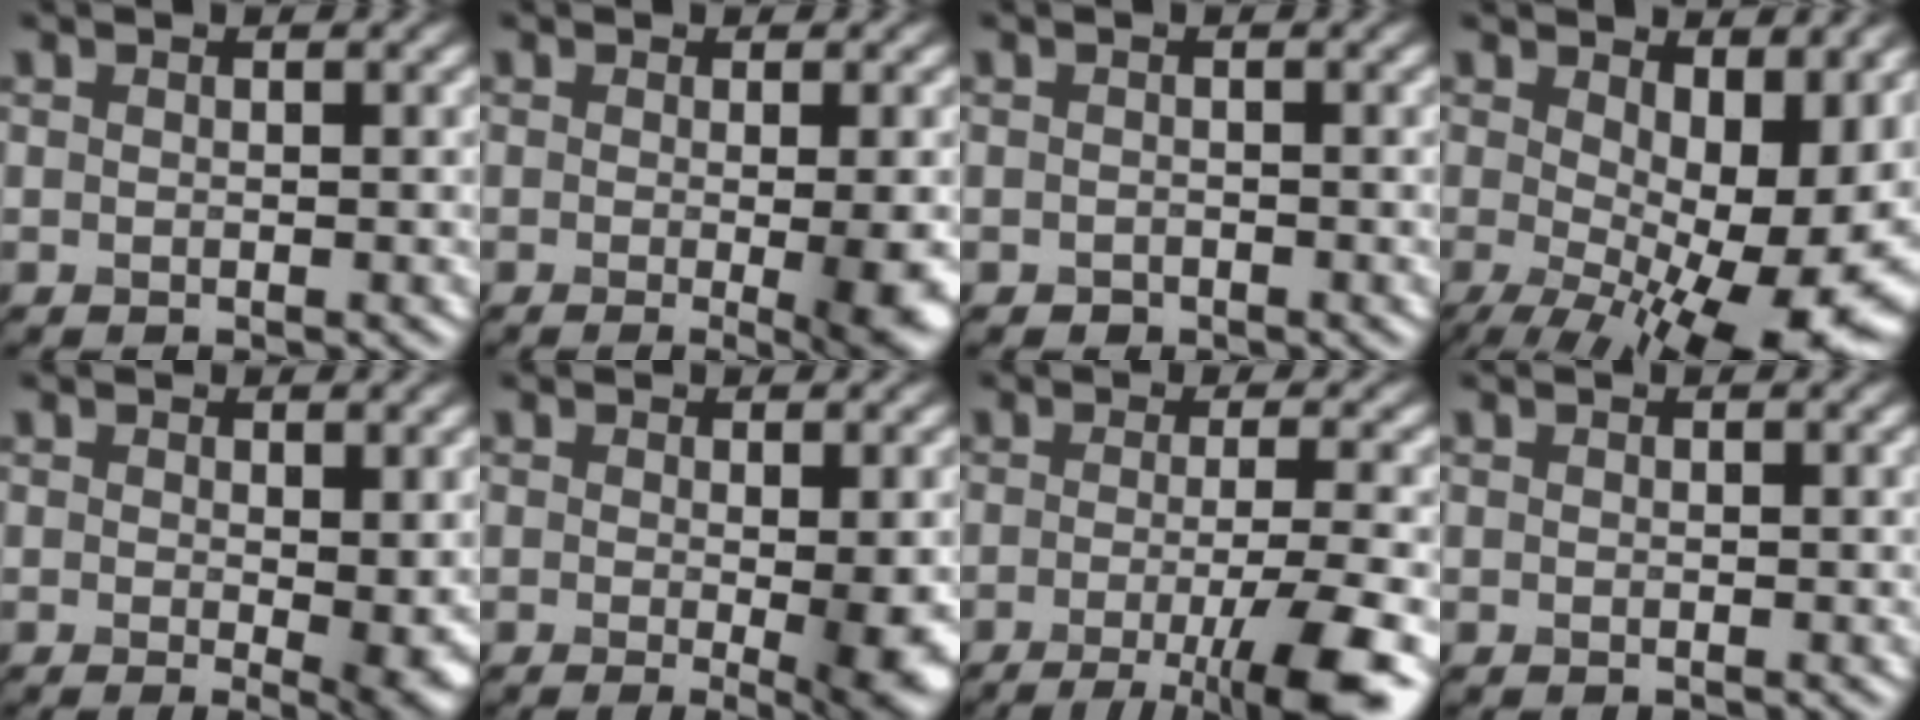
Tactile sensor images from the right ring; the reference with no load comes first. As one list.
[{"total": 5.8, "force": [-0.8, 1.6, 5.5], "torque": [-0.064, -0.014, -0.006]}, {"total": 0.6, "force": [-0.4, 0.4, 0.0], "torque": [0.001, -0.004, -0.007]}, {"total": 15.6, "force": [-1.4, 7.4, 13.7], "torque": [-0.194, -0.029, 0.001]}, {"total": 3.0, "force": [0.0, 0.6, 2.9], "torque": [-0.039, -0.011, 0.001]}, {"total": 4.8, "force": [-0.6, 0.9, 4.7], "torque": [-0.065, -0.015, -0.005]}, {"total": 7.9, "force": [-3.5, 1.6, 6.9], "torque": [-0.095, -0.008, -0.061]}, {"total": 0.0}]